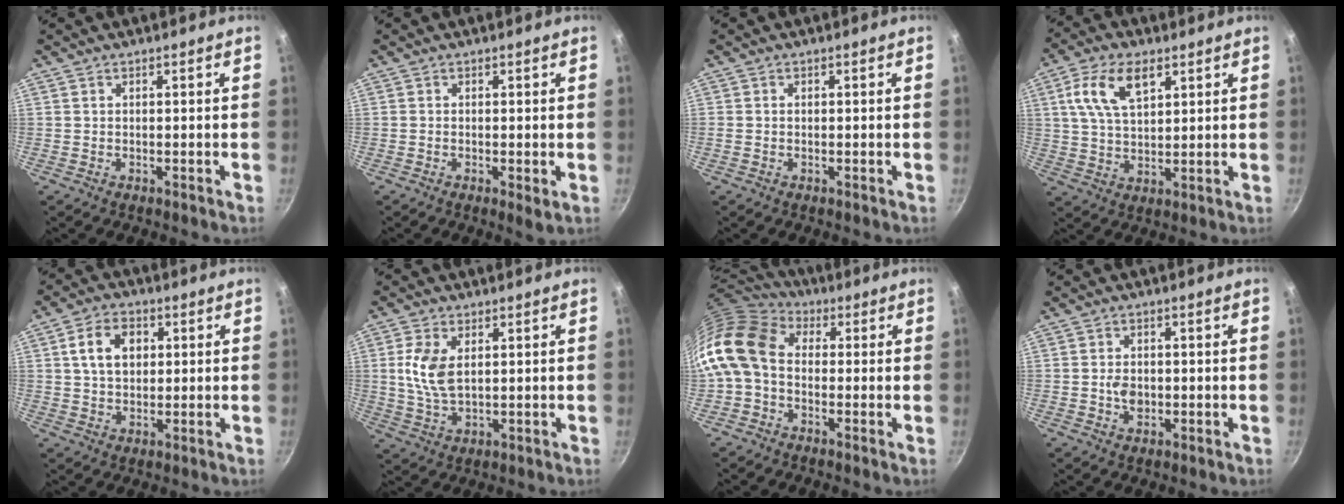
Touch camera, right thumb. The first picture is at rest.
{"total": 1.8, "force": [-0.3, 0.5, 1.7], "torque": [-0.029, -0.009, -0.005]}
{"total": 0.7, "force": [0.1, 0.5, 0.4], "torque": [-0.007, 0.003, 0.000]}
{"total": 10.7, "force": [4.4, 5.7, 7.9], "torque": [-0.139, -0.004, 0.083]}
{"total": 8.4, "force": [2.0, 6.0, 5.5], "torque": [-0.079, 0.005, 0.030]}
{"total": 7.9, "force": [1.7, 4.4, 6.3], "torque": [-0.129, -0.008, 0.036]}
{"total": 13.0, "force": [-0.4, 9.7, 8.7], "torque": [-0.162, 0.027, -0.028]}
{"total": 3.3, "force": [-0.4, 2.4, 2.3], "torque": [-0.031, 0.003, -0.008]}